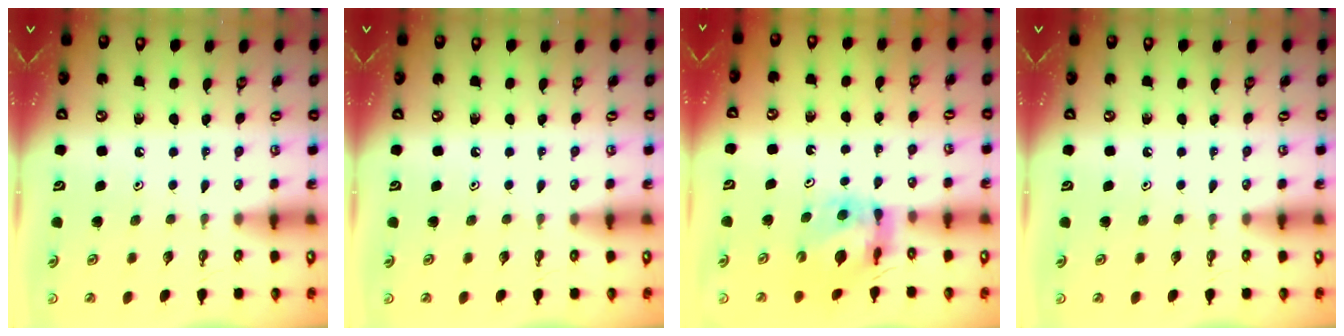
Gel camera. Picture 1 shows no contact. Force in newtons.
{"total": 0.0}
{"total": 9.7, "press": 9.6, "slide": 1.2}
{"total": 0.0}